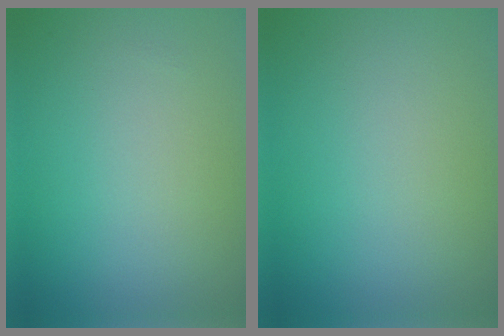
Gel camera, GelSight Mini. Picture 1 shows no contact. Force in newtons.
{"total": 0.0}